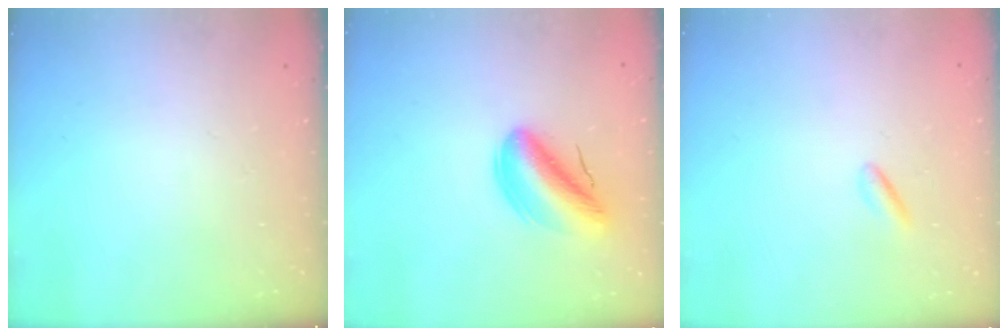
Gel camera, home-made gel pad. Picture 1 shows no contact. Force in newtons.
{"total": 11.8, "press": 11.2, "slide": 3.4}
{"total": 0.6, "press": 0.2, "slide": 0.5}